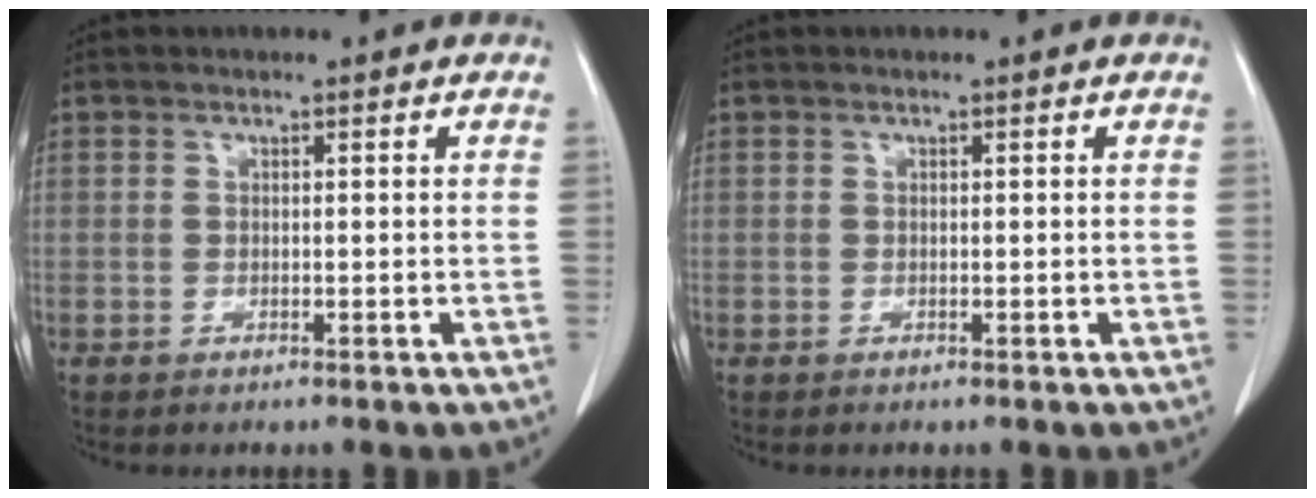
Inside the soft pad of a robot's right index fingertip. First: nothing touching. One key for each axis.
{"total": 0.0}